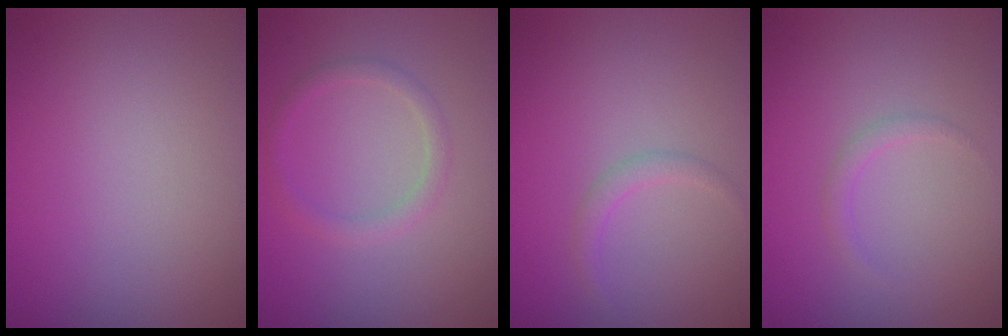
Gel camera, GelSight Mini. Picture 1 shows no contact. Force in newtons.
{"total": 1.6, "press": 1.6, "slide": 0.1}
{"total": 1.1, "press": 1.1, "slide": 0.1}
{"total": 0.9, "press": 0.9, "slide": 0.1}